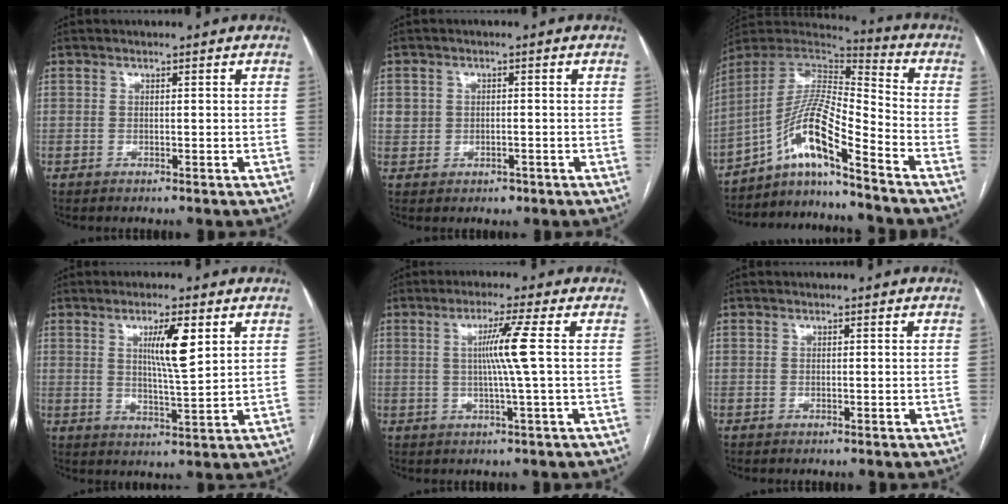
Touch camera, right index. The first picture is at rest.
{"total": 3.3, "force": [-0.3, 3.0, 1.2], "torque": [-0.019, 0.009, 0.009]}
{"total": 12.2, "force": [-8.1, 0.7, 9.1], "torque": [-0.174, 0.020, -0.146]}
{"total": 7.0, "force": [2.8, 0.6, 6.4], "torque": [-0.112, -0.006, 0.048]}
{"total": 5.8, "force": [0.8, -1.6, 5.5], "torque": [-0.101, -0.001, 0.016]}
{"total": 0.0}